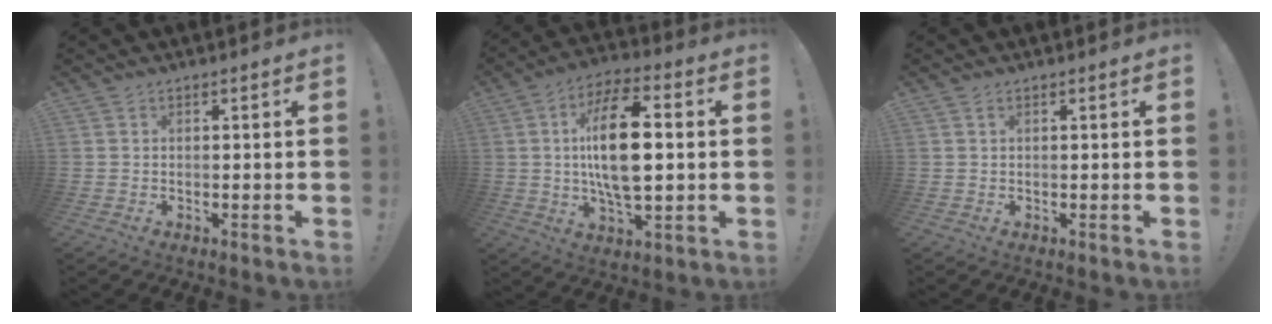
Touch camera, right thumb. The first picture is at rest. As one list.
[{"total": 18.7, "force": [1.6, 8.6, 16.6], "torque": [-0.289, 0.006, 0.018]}, {"total": 0.6, "force": [0.4, 0.3, 0.3], "torque": [-0.007, 0.000, 0.008]}]